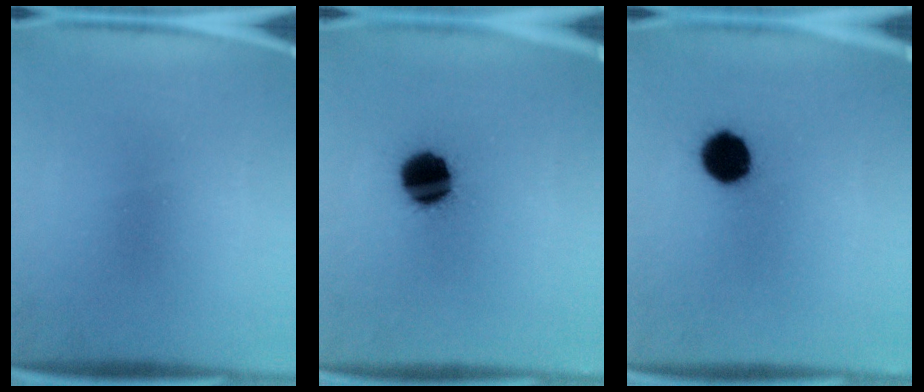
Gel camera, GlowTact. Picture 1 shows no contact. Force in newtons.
{"total": 12.1}
{"total": 8.5}